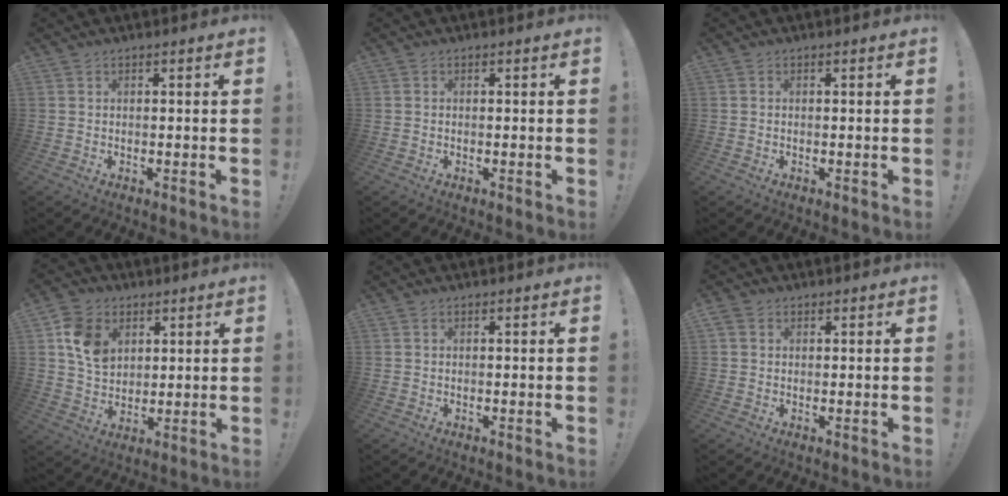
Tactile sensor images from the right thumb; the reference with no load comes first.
{"total": 0.0}
{"total": 0.0}
{"total": 11.8, "force": [4.5, 9.0, 6.2], "torque": [-0.106, -0.005, 0.090]}
{"total": 0.0}
{"total": 2.2, "force": [0.8, 1.7, 1.0], "torque": [-0.028, 0.006, 0.019]}